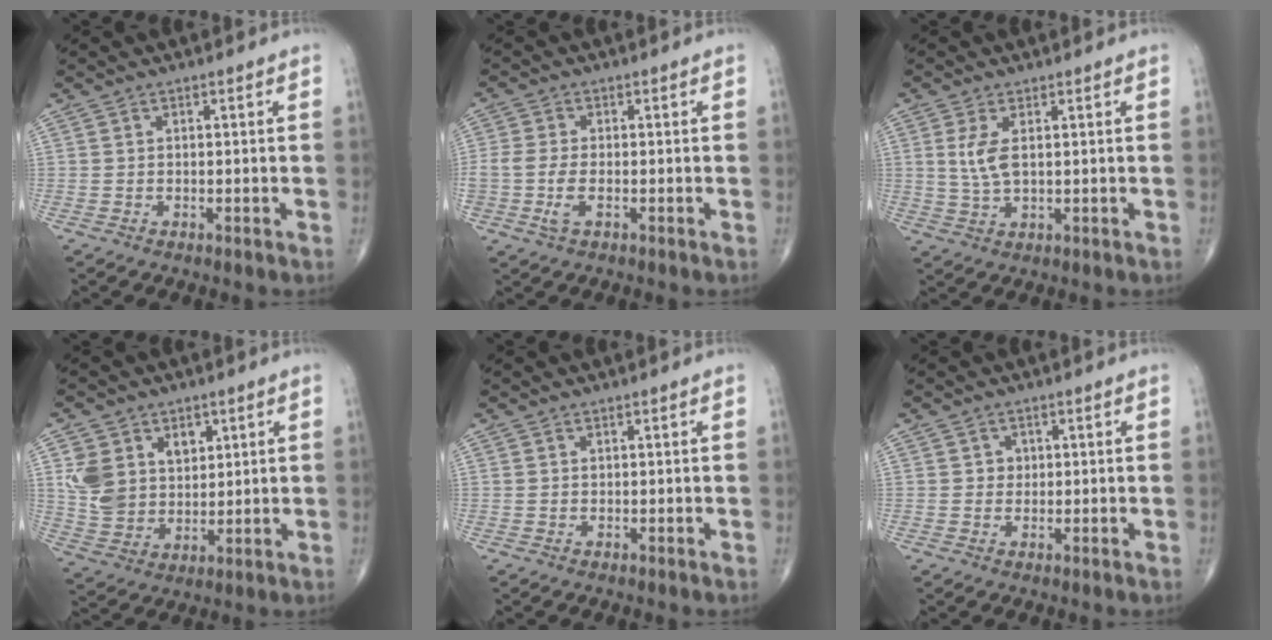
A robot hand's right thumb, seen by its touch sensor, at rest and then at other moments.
{"total": 4.9, "force": [-1.5, 2.4, 4.0], "torque": [-0.100, 0.005, -0.030]}
{"total": 4.9, "force": [1.1, 2.2, 4.3], "torque": [-0.096, -0.005, 0.026]}
{"total": 11.5, "force": [3.7, 9.1, 6.1], "torque": [-0.081, -0.016, 0.082]}
{"total": 0.0}
{"total": 1.8, "force": [0.3, 1.7, 0.6], "torque": [0.003, 0.001, 0.003]}